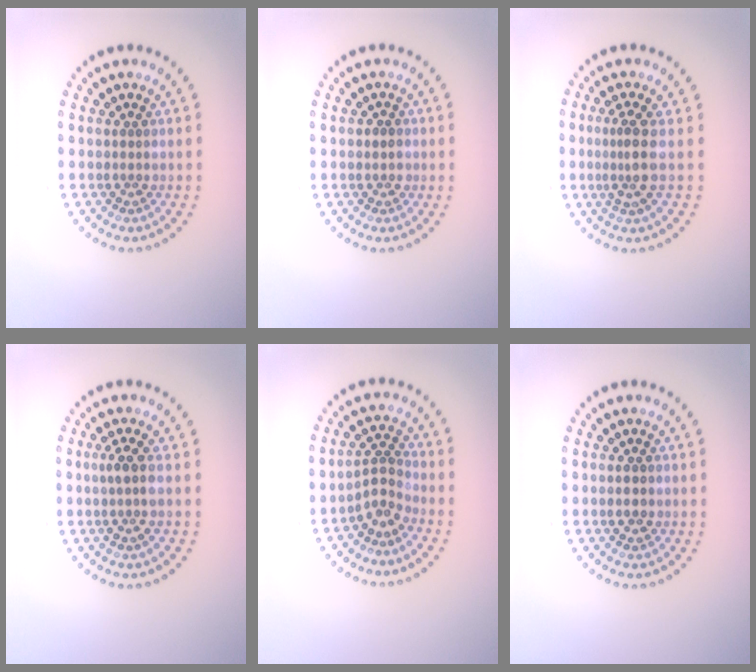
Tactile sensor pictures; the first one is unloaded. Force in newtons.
{"total": 0.6, "press": 0.6, "slide": 0.2}
{"total": 2.6, "press": 1.9, "slide": 1.8}
{"total": 1.9, "press": 1.6, "slide": 1.1}
{"total": 2.6, "press": 1.8, "slide": 1.9}
{"total": 1.7, "press": 1.7, "slide": 0.1}